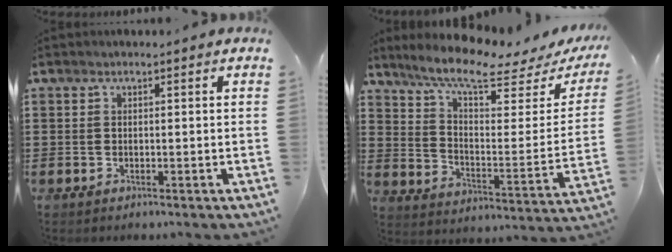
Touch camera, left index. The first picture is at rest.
{"total": 8.9, "force": [7.1, 1.1, 5.2], "torque": [-0.115, -0.043, 0.119]}